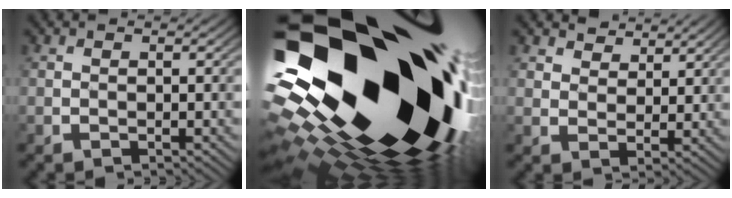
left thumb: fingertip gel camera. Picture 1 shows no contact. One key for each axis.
{"total": 21.9, "fx": -0.7, "fy": 13.5, "fz": 17.2, "tx": -0.287, "ty": -0.002, "tz": -0.059}
{"total": 4.5, "fx": 3.4, "fy": 2.7, "fz": 1.3, "tx": -0.034, "ty": -0.012, "tz": 0.062}